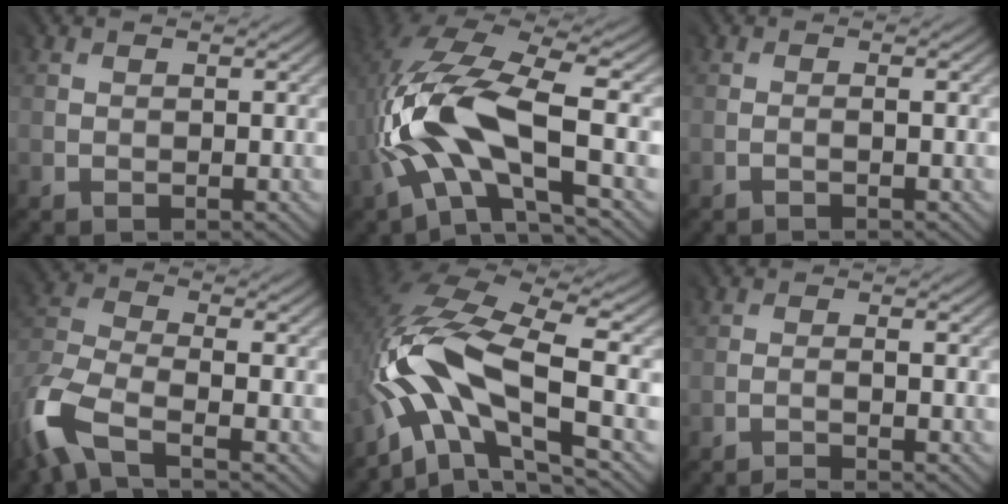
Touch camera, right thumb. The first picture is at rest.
{"total": 12.7, "force": [-2.1, 5.0, 11.5], "torque": [-0.259, 0.009, -0.042]}
{"total": 0.7, "force": [-0.6, -0.4, 0.1], "torque": [0.000, 0.004, -0.013]}
{"total": 8.2, "force": [-4.6, 4.0, 5.5], "torque": [-0.135, -0.008, -0.105]}
{"total": 13.9, "force": [-3.7, 6.2, 11.9], "torque": [-0.252, 0.005, -0.072]}
{"total": 1.6, "force": [-1.5, -0.4, 0.5], "torque": [-0.001, 0.006, -0.034]}